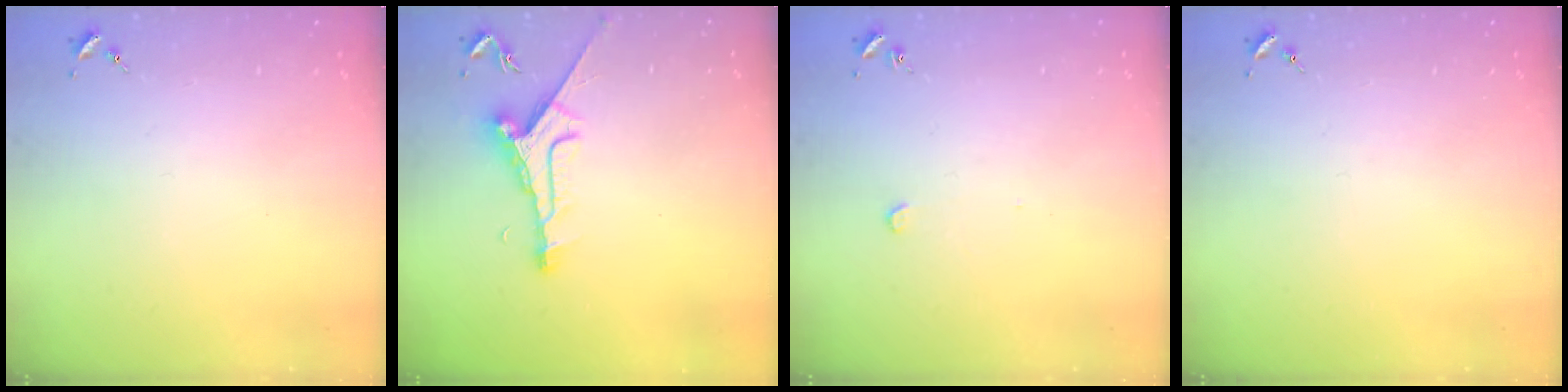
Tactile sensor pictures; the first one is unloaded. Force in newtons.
{"total": 9.2, "press": 9.1, "slide": 0.5}
{"total": 2.6, "press": 2.6, "slide": 0.2}
{"total": 0.0}